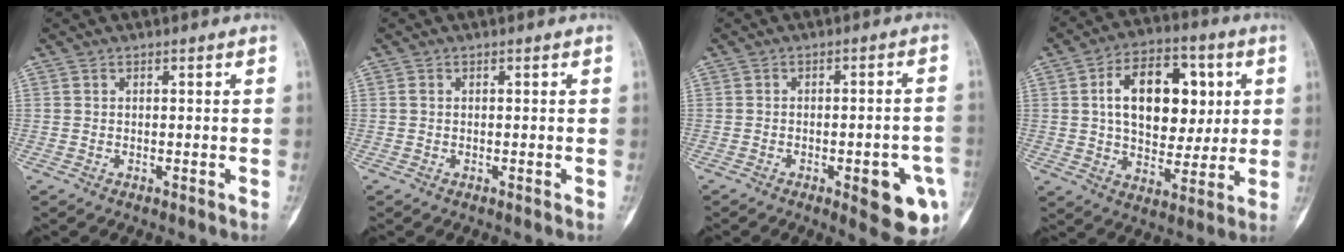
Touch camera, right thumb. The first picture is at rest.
{"total": 0.6, "force": [0.1, 0.5, 0.4], "torque": [-0.004, 0.001, -0.001]}
{"total": 11.2, "force": [-4.1, 3.6, 9.8], "torque": [-0.097, 0.013, -0.042]}
{"total": 17.9, "force": [3.8, 11.3, 13.4], "torque": [-0.165, 0.003, 0.059]}